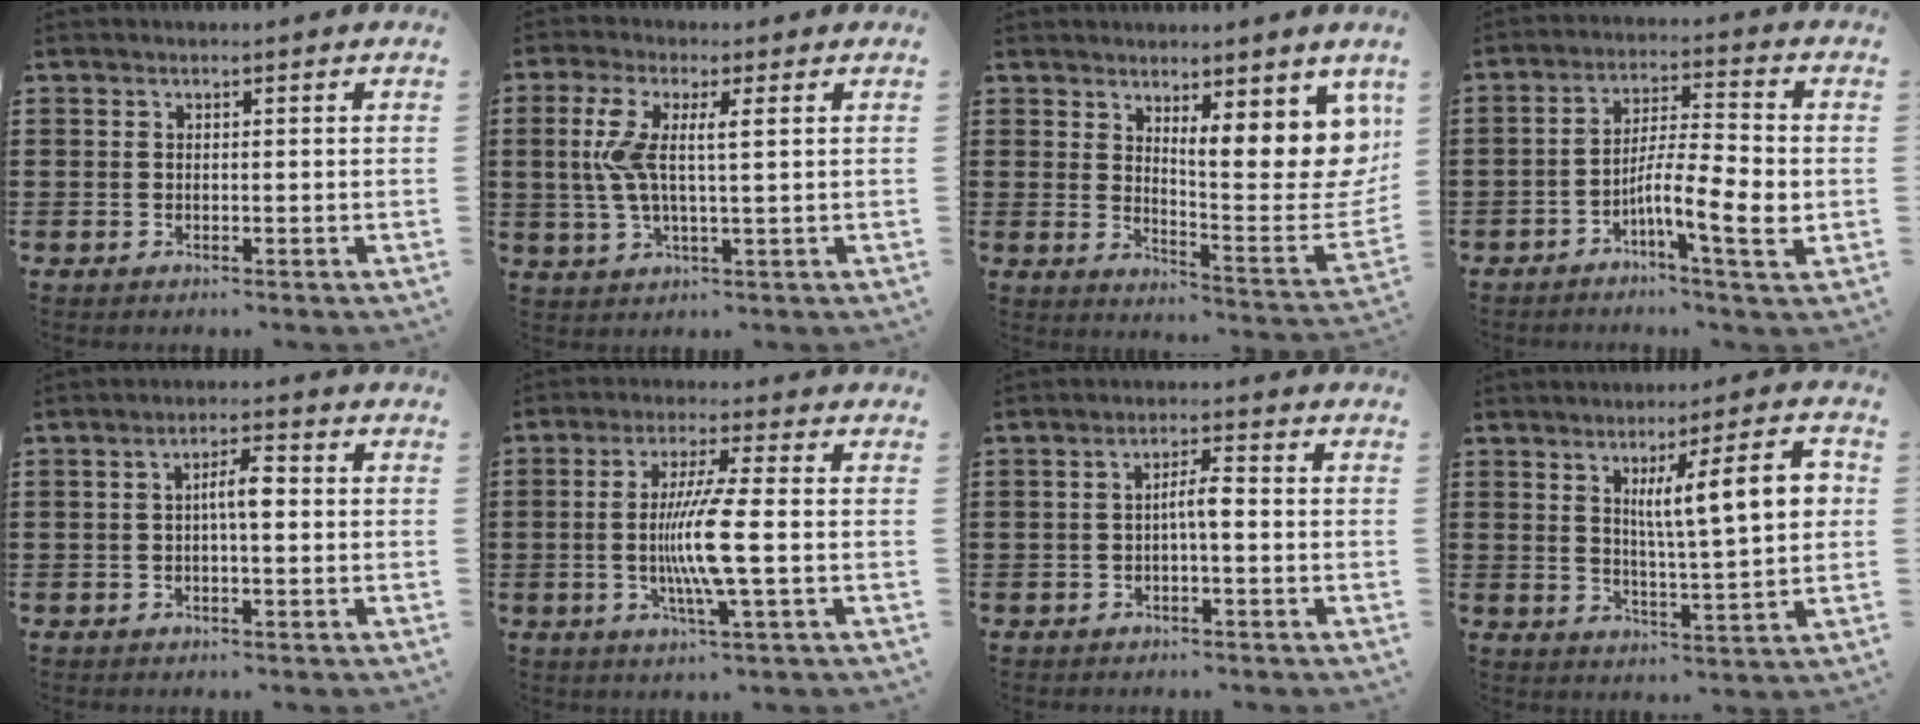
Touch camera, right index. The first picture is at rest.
{"total": 6.1, "force": [1.1, 1.3, 5.9], "torque": [-0.139, -0.009, 0.010]}
{"total": 9.4, "force": [5.6, 3.3, 6.9], "torque": [-0.098, -0.043, 0.098]}
{"total": 9.2, "force": [-2.8, 1.5, 8.7], "torque": [-0.159, -0.004, -0.053]}
{"total": 4.0, "force": [-0.1, 1.0, 3.9], "torque": [-0.072, 0.008, -0.005]}
{"total": 9.0, "force": [-1.2, 0.3, 8.9], "torque": [-0.181, -0.020, -0.031]}
{"total": 3.2, "force": [-0.5, 0.6, 3.1], "torque": [-0.058, 0.006, -0.013]}
{"total": 10.7, "force": [3.2, 1.9, 10.0], "torque": [-0.160, -0.003, 0.044]}